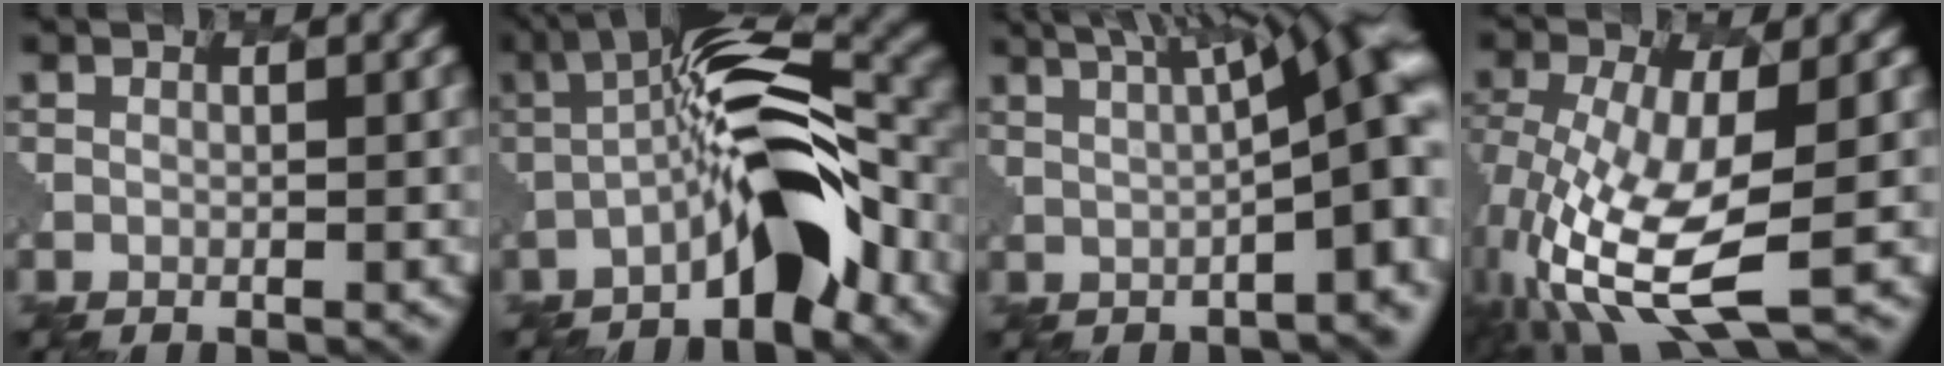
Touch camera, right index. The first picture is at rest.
{"total": 6.3, "force": [-2.8, 1.2, 5.5], "torque": [-0.112, 0.032, -0.085]}
{"total": 9.8, "force": [3.4, 2.1, 8.9], "torque": [-0.094, 0.043, 0.027]}
{"total": 8.3, "force": [-3.1, 2.4, 7.4], "torque": [-0.198, -0.011, -0.066]}